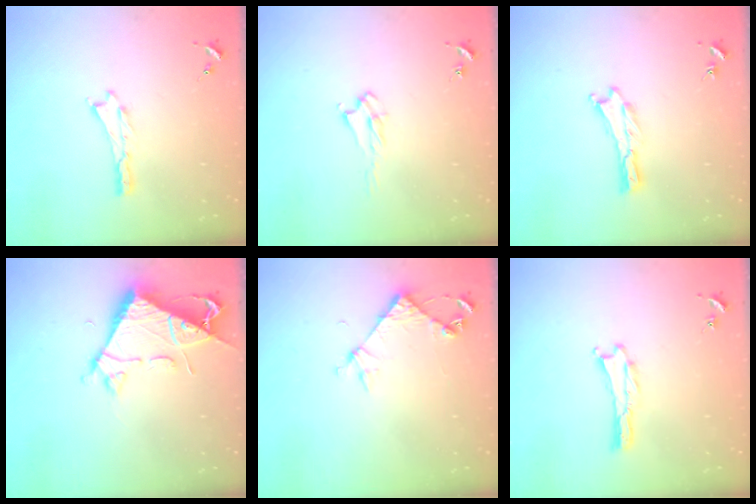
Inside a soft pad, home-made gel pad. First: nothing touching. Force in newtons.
{"total": 2.2, "press": 2.2, "slide": 0.4}
{"total": 0.0}
{"total": 7.2, "press": 7.2, "slide": 0.7}
{"total": 4.6, "press": 4.6, "slide": 0.3}
{"total": 0.0}